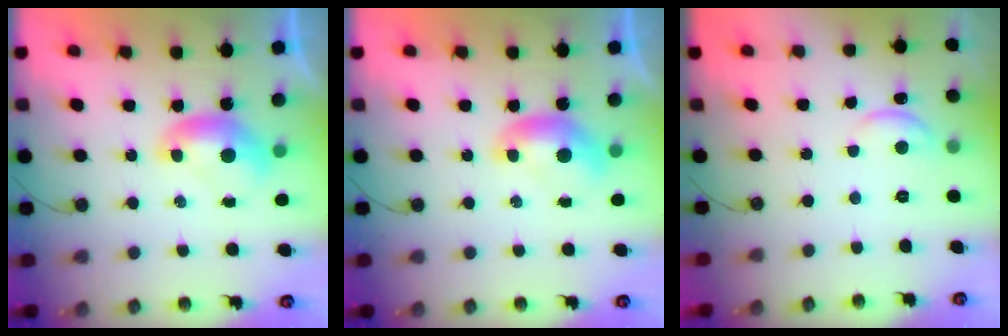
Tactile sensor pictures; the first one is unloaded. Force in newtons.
{"total": 0.0}
{"total": 1.2, "press": 1.2, "slide": 0.3}